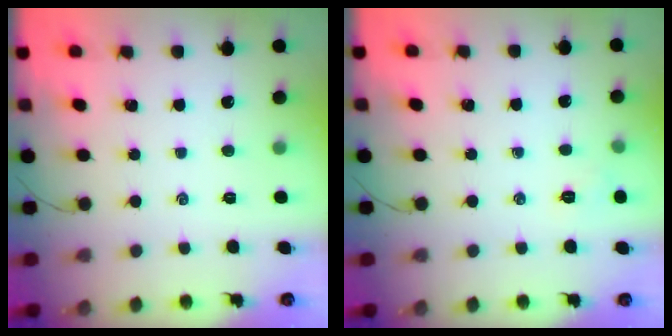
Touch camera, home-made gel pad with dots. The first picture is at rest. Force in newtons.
{"total": 4.3, "press": 4.2, "slide": 1.0}